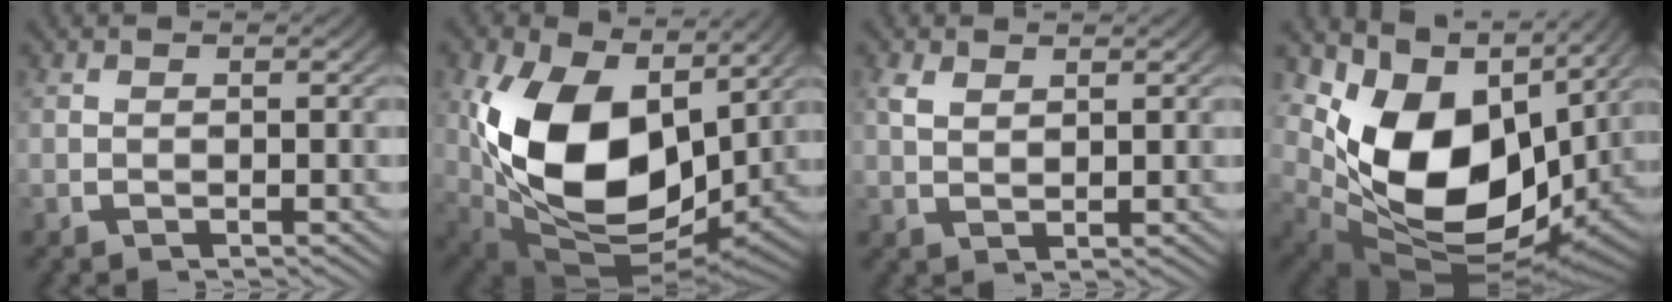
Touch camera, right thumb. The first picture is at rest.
{"total": 17.4, "force": [0.2, 10.7, 13.8], "torque": [-0.306, -0.071, 0.040]}
{"total": 1.7, "force": [1.3, 0.7, 0.8], "torque": [-0.012, -0.001, 0.033]}
{"total": 17.8, "force": [0.2, 10.8, 14.2], "torque": [-0.270, -0.061, 0.041]}